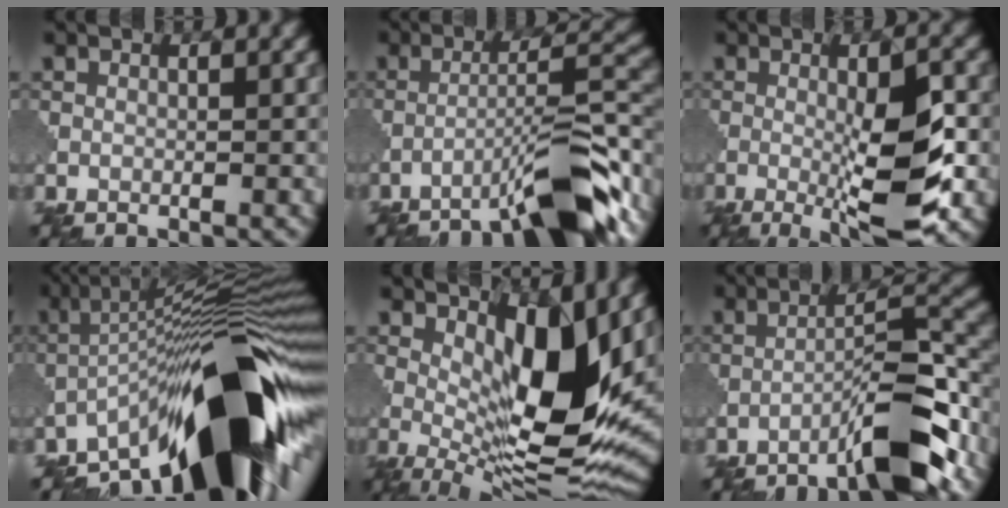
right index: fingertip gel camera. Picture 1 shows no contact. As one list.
[{"total": 10.1, "force": [-6.4, 1.7, 7.6], "torque": [-0.106, 0.023, -0.103]}, {"total": 7.5, "force": [-1.0, 1.6, 7.2], "torque": [-0.118, -0.001, -0.014]}, {"total": 15.7, "force": [-7.9, 3.9, 13.0], "torque": [-0.187, 0.020, -0.137]}, {"total": 11.4, "force": [2.7, 4.3, 10.2], "torque": [-0.160, -0.016, 0.052]}, {"total": 7.4, "force": [-4.9, 1.1, 5.4], "torque": [-0.082, 0.017, -0.082]}]